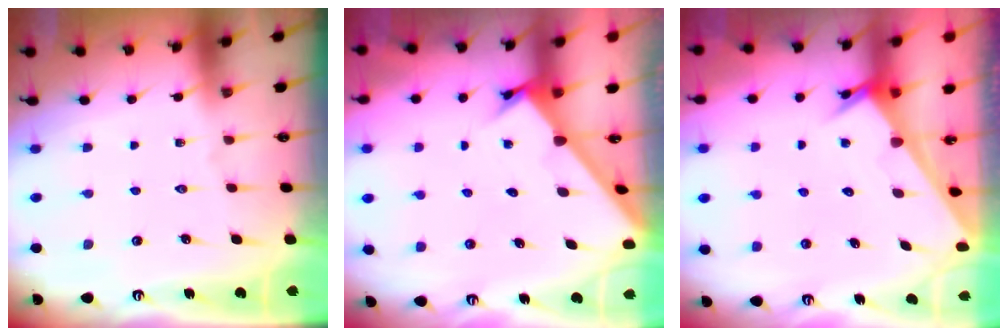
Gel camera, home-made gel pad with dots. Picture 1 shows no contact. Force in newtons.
{"total": 2.0, "press": 2.0, "slide": 0.2}
{"total": 2.4, "press": 2.4, "slide": 0.1}